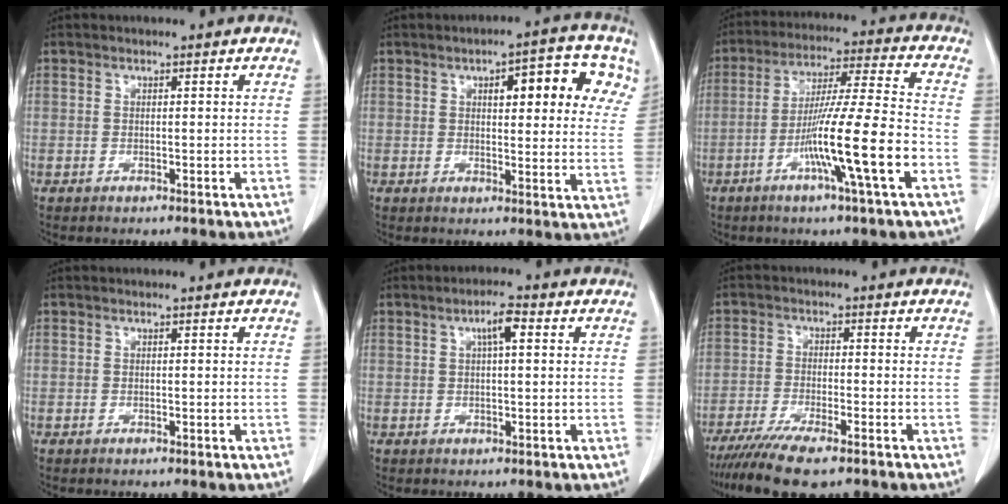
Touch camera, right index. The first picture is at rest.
{"total": 12.1, "force": [5.3, 3.8, 10.2], "torque": [-0.120, 0.020, 0.059]}
{"total": 14.2, "force": [-5.1, -1.0, 13.2], "torque": [-0.238, -0.010, -0.095]}
{"total": 0.0}
{"total": 3.5, "force": [1.2, 0.6, 3.2], "torque": [-0.057, 0.009, 0.019]}
{"total": 9.7, "force": [-7.4, 1.8, 5.9], "torque": [-0.096, -0.020, -0.119]}